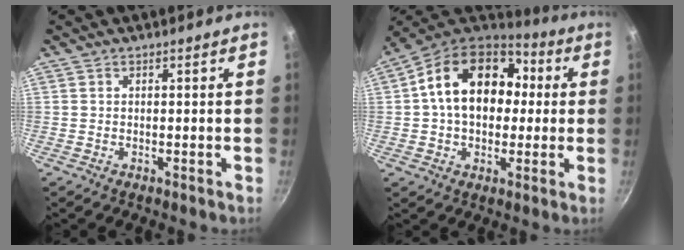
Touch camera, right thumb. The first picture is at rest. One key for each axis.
{"total": 19.3, "fx": 2.8, "fy": 14.0, "fz": 12.9, "tx": -0.183, "ty": 0.035, "tz": 0.034}